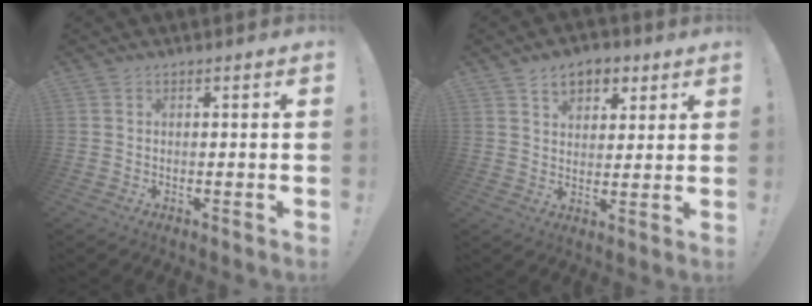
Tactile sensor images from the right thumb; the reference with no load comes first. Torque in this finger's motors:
{"motor_torque": [-0.03, 0.10, -0.01, 0.05, 0.00]}